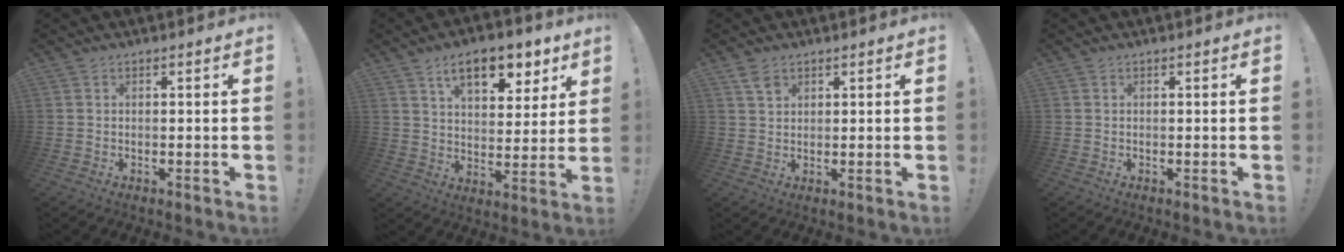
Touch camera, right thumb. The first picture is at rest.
{"total": 13.5, "force": [7.9, 6.6, 8.6], "torque": [-0.115, -0.040, 0.134]}
{"total": 3.1, "force": [2.0, 1.8, 1.7], "torque": [-0.026, -0.006, 0.036]}
{"total": 0.0}